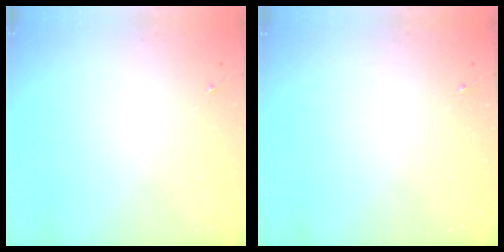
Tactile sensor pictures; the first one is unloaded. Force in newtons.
{"total": 0.0}